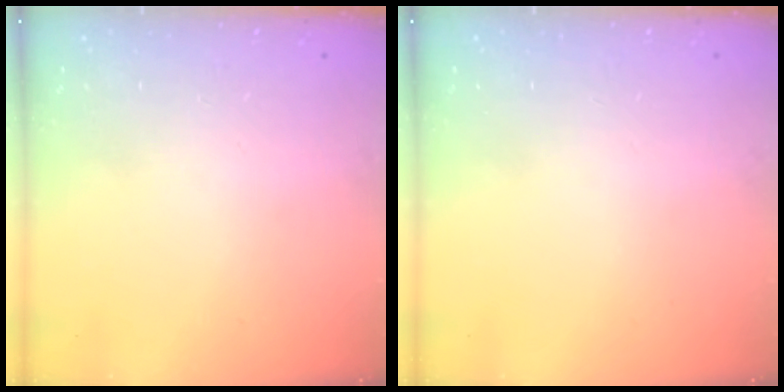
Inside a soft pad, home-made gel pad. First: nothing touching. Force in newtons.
{"total": 0.0}